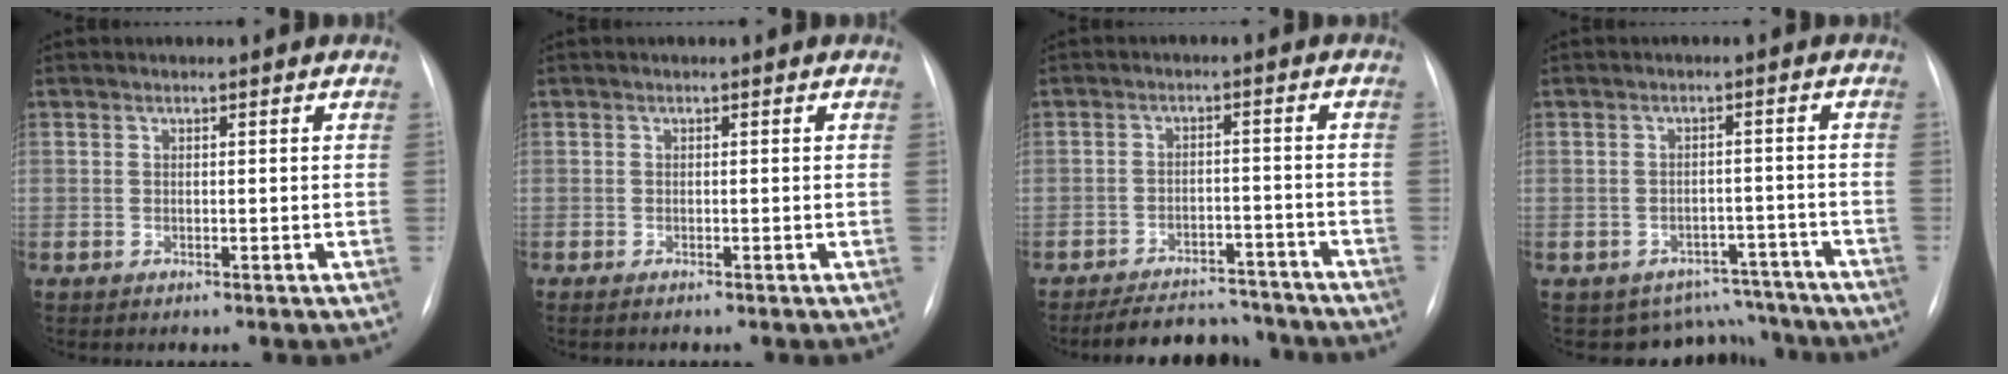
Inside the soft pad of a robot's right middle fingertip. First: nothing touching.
{"total": 1.0, "force": [-0.8, 0.1, 0.6], "torque": [-0.005, -0.001, -0.006]}
{"total": 10.3, "force": [-9.6, 3.0, 2.1], "torque": [-0.019, 0.010, -0.131]}
{"total": 7.9, "force": [-7.0, 3.7, -0.7], "torque": [0.028, 0.039, -0.082]}